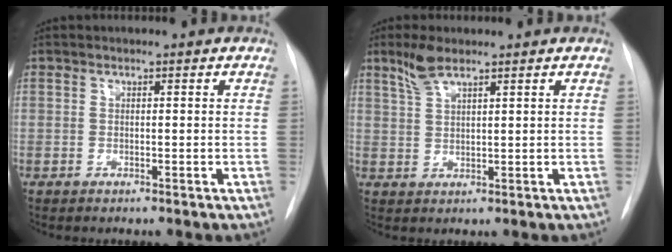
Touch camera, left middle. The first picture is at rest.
{"total": 3.9, "force": [3.0, 0.7, 2.5], "torque": [-0.057, 0.007, 0.062]}